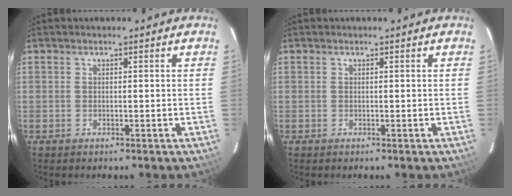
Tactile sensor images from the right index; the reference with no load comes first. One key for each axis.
{"total": 0.0}